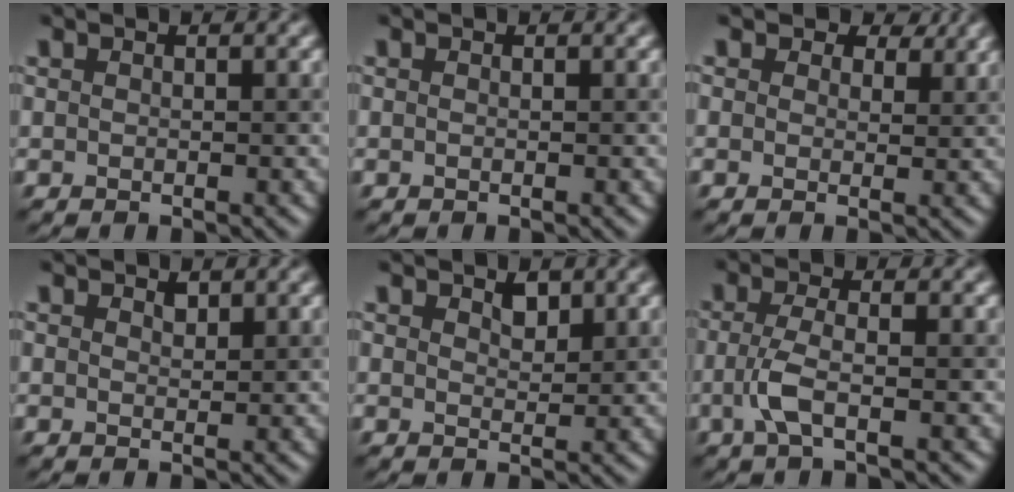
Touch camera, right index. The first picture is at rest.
{"total": 0.0}
{"total": 4.0, "force": [2.7, 2.3, 1.9], "torque": [-0.030, 0.000, 0.027]}
{"total": 0.8, "force": [0.7, 0.4, 0.3], "torque": [-0.006, -0.003, 0.012]}
{"total": 1.4, "force": [0.9, 0.7, 0.7], "torque": [-0.013, -0.002, 0.017]}
{"total": 2.9, "force": [-0.7, 0.7, 2.7], "torque": [-0.063, -0.001, -0.020]}